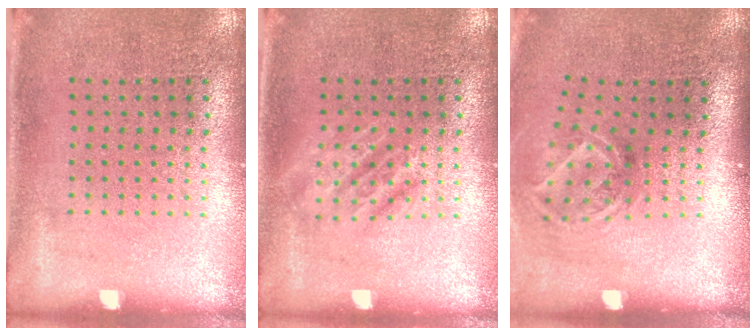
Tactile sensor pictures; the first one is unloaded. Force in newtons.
{"total": 1.9, "press": 1.9, "slide": 0.3}
{"total": 1.9, "press": 1.3, "slide": 1.4}